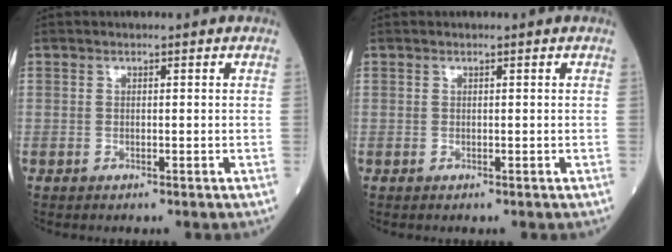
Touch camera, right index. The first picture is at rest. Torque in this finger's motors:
{"motor_torque": [0.01, 0.05, -0.02, -0.01]}